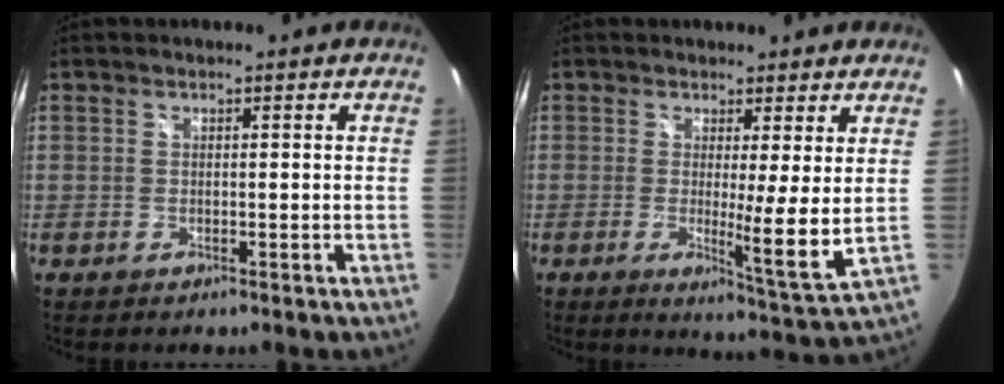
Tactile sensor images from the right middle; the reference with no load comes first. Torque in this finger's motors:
{"motor_torque": [0.97, -0.58, 0.19, 0.08]}